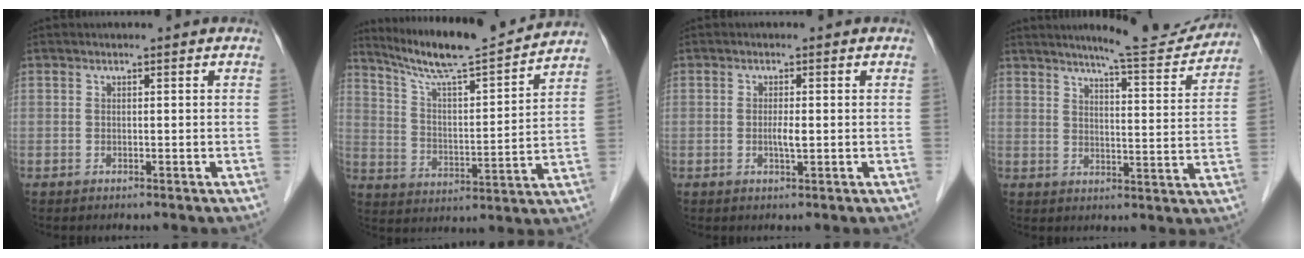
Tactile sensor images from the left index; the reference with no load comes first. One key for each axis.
{"total": 16.0, "fx": 14.6, "fy": -0.3, "fz": 6.4, "tx": -0.117, "ty": -0.007, "tz": 0.234}
{"total": 1.7, "fx": -0.5, "fy": 0.1, "fz": 1.6, "tx": -0.032, "ty": -0.006, "tz": -0.008}
{"total": 11.4, "fx": 10.7, "fy": 0.3, "fz": 3.9, "tx": -0.051, "ty": -0.020, "tz": 0.134}